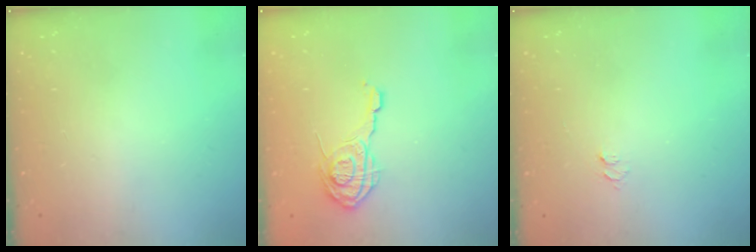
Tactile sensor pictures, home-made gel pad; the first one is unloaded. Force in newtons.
{"total": 12.7, "press": 12.7, "slide": 1.0}
{"total": 3.6, "press": 3.6, "slide": 0.4}